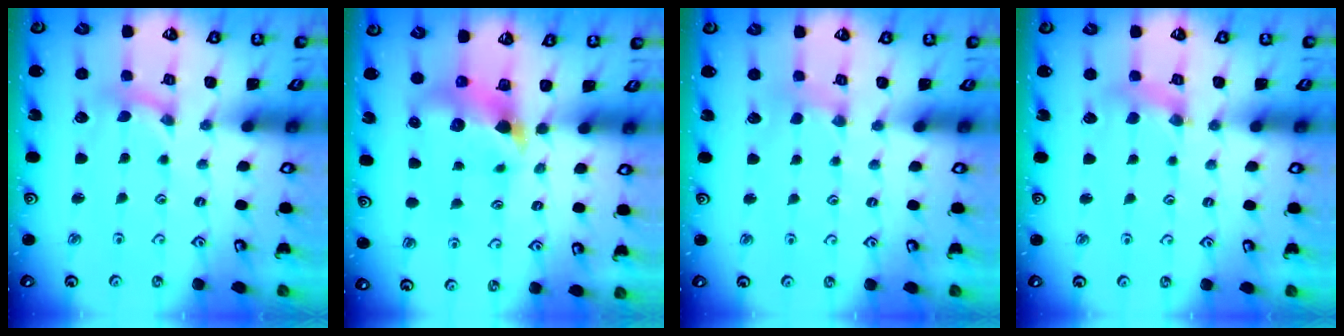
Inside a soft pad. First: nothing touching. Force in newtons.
{"total": 7.7, "press": 7.6, "slide": 0.6}
{"total": 1.5, "press": 1.4, "slide": 0.3}
{"total": 4.4, "press": 4.4, "slide": 0.4}